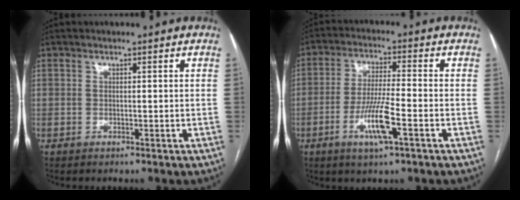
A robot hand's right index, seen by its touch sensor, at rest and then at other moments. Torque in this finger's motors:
{"motor_torque": [1.62, -0.50, 0.58, 0.09]}